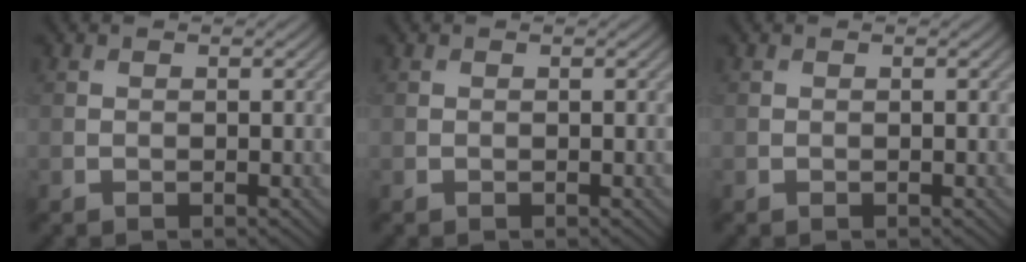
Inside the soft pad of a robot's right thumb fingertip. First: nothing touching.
{"total": 0.0}
{"total": 0.0}